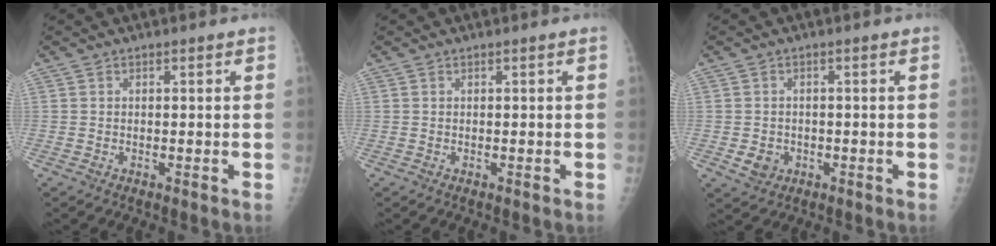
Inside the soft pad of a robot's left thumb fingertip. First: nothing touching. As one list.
[{"total": 0.0}, {"total": 3.1, "force": [-0.8, 2.7, 1.4], "torque": [-0.015, 0.003, -0.006]}]